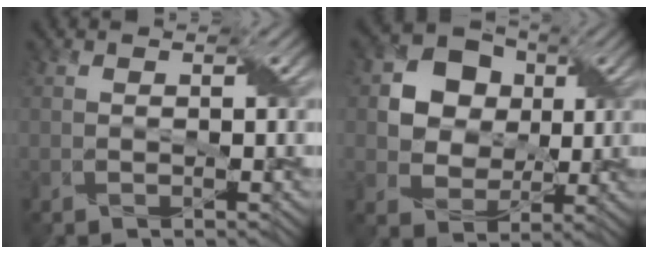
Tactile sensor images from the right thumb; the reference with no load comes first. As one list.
[{"total": 9.5, "force": [2.5, 7.9, 4.6], "torque": [-0.121, 0.014, 0.033]}]